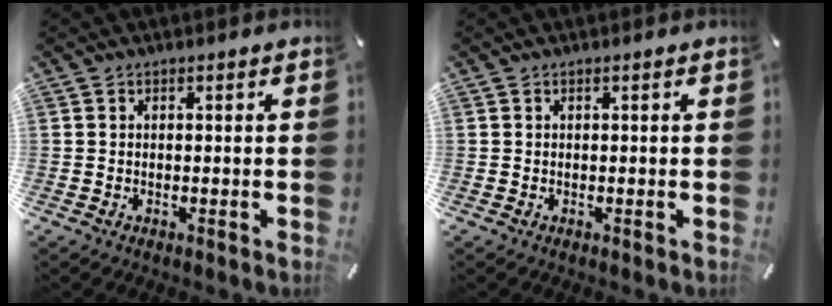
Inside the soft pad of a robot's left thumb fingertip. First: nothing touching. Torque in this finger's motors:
{"motor_torque": [-0.01, -0.01, 0.00, 0.01, 0.00]}